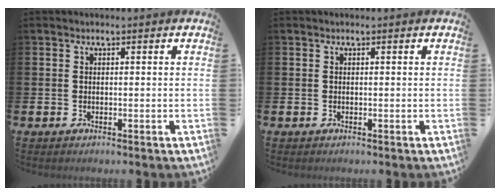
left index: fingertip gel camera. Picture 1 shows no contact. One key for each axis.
{"total": 0.0}